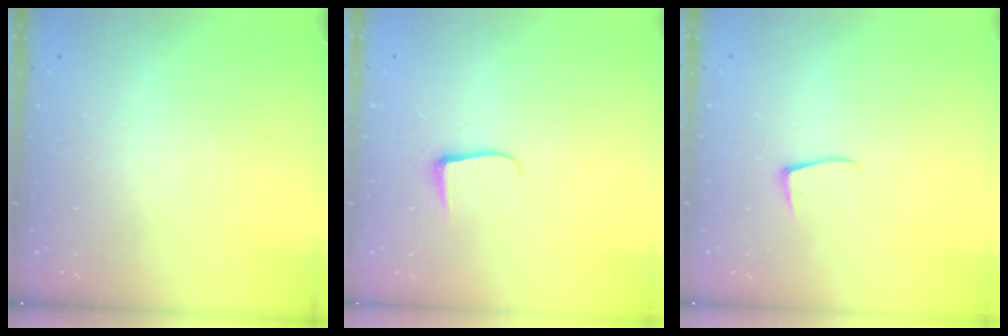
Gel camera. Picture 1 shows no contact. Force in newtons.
{"total": 6.0, "press": 5.9, "slide": 0.6}
{"total": 4.7, "press": 4.6, "slide": 0.5}